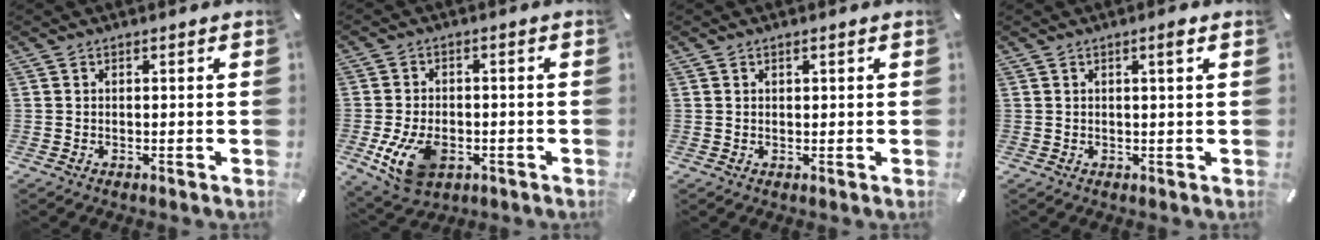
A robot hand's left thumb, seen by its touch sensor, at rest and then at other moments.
{"total": 10.7, "force": [-3.4, 7.0, 7.3], "torque": [-0.142, 0.000, -0.059]}
{"total": 0.7, "force": [0.3, 0.4, 0.5], "torque": [-0.011, 0.002, 0.006]}
{"total": 2.3, "force": [1.0, 0.1, 2.1], "torque": [-0.034, -0.003, 0.013]}